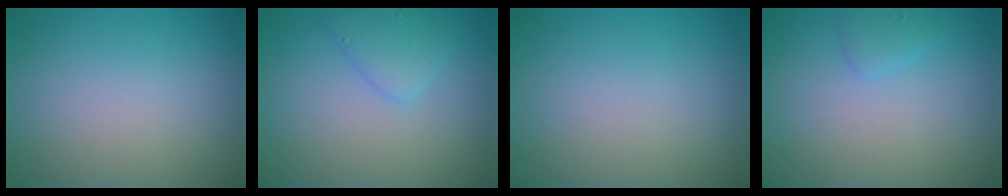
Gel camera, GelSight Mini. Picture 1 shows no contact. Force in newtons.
{"total": 2.0, "press": 2.0, "slide": 0.1}
{"total": 0.0}
{"total": 1.1, "press": 1.1, "slide": 0.0}